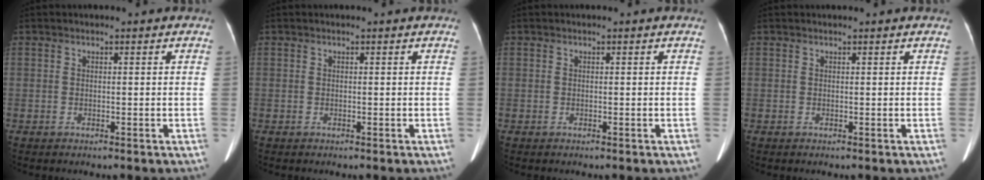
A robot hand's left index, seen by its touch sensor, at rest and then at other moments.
{"total": 0.0}
{"total": 0.0}
{"total": 0.5, "force": [0.5, 0.0, 0.0], "torque": [0.002, 0.005, 0.007]}